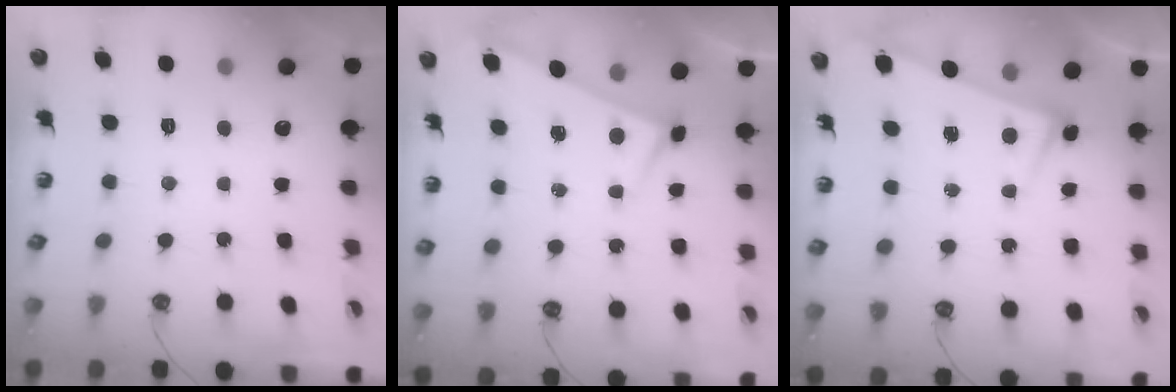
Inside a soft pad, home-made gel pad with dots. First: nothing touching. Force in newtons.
{"total": 3.3, "press": 3.3, "slide": 0.3}
{"total": 1.6, "press": 1.5, "slide": 0.5}